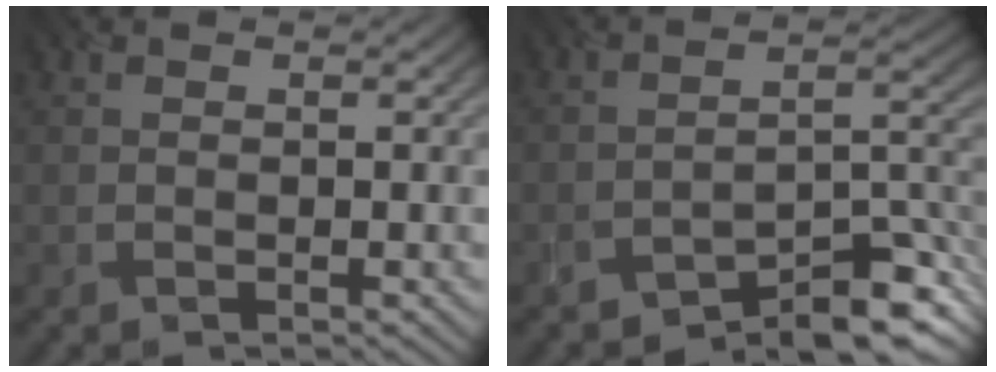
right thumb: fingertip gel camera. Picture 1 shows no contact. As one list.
[{"total": 7.8, "force": [-6.9, 1.7, 3.3], "torque": [-0.031, 0.011, -0.125]}]